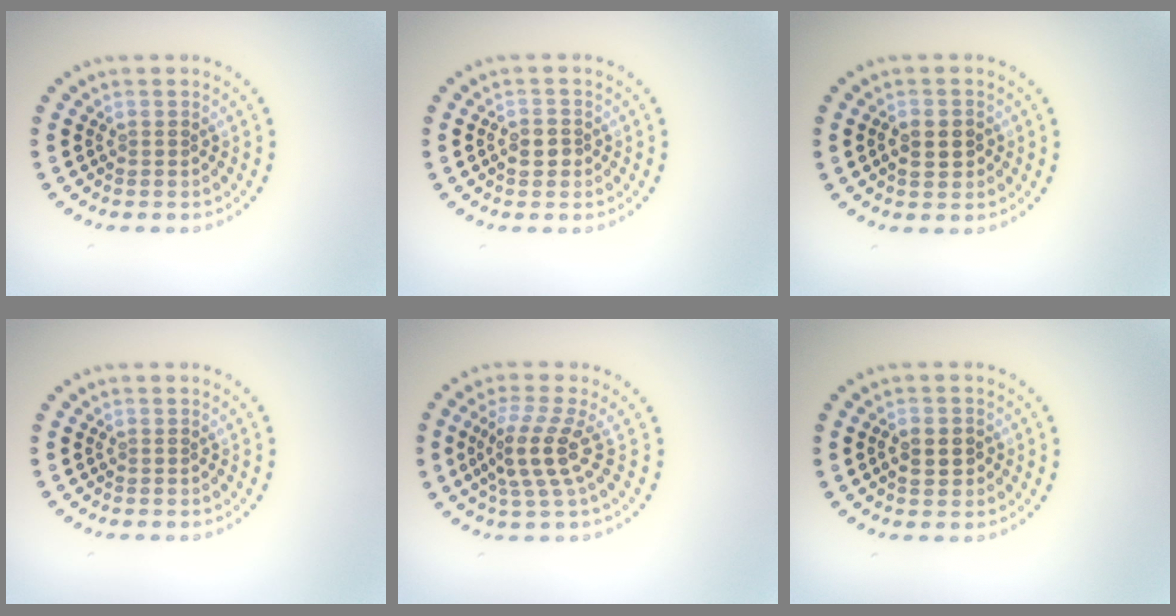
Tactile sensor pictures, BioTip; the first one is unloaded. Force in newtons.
{"total": 1.6, "press": 1.6, "slide": 0.2}
{"total": 2.5, "press": 2.5, "slide": 0.2}
{"total": 0.0}
{"total": 3.8, "press": 2.9, "slide": 2.4}
{"total": 2.0, "press": 2.0, "slide": 0.2}